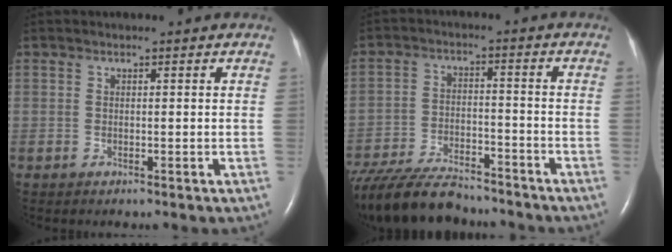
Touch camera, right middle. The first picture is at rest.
{"total": 15.8, "force": [-14.0, 3.4, 6.5], "torque": [-0.133, -0.018, -0.229]}